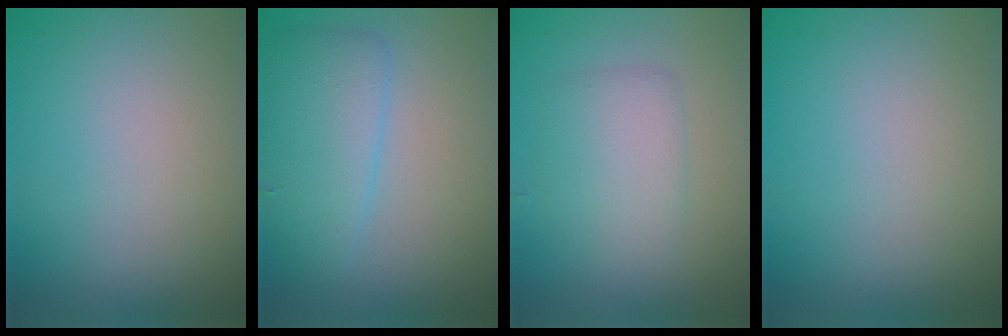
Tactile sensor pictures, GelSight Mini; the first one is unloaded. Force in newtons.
{"total": 4.0, "press": 4.0, "slide": 0.1}
{"total": 2.9, "press": 2.9, "slide": 0.2}
{"total": 0.0}